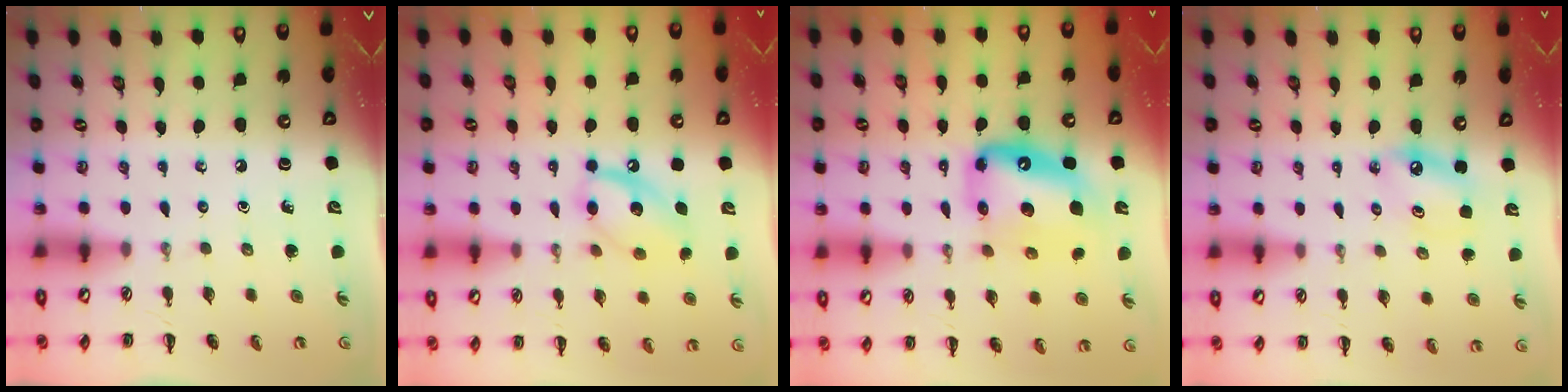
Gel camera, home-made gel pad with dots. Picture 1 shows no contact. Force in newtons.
{"total": 13.2, "press": 13.1, "slide": 1.9}
{"total": 14.1, "press": 13.6, "slide": 3.7}
{"total": 5.9, "press": 5.7, "slide": 1.5}